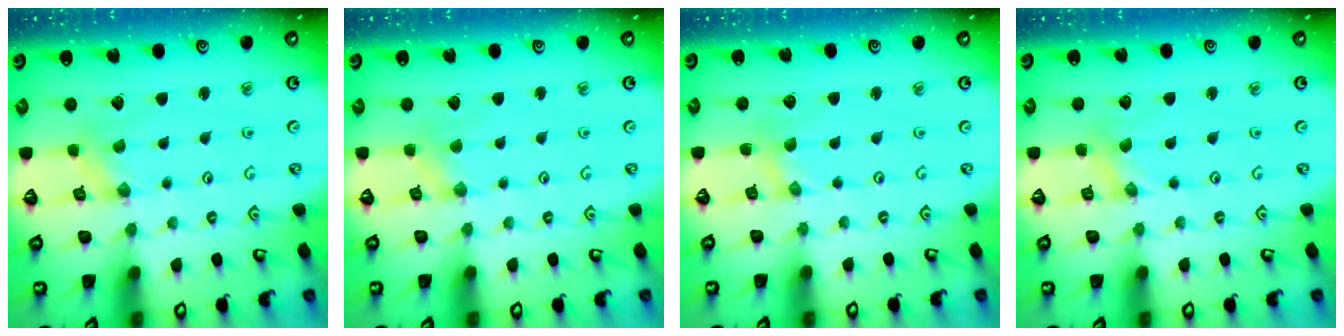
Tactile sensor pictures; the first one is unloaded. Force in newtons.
{"total": 1.8, "press": 1.8, "slide": 0.3}
{"total": 0.0}
{"total": 0.0}